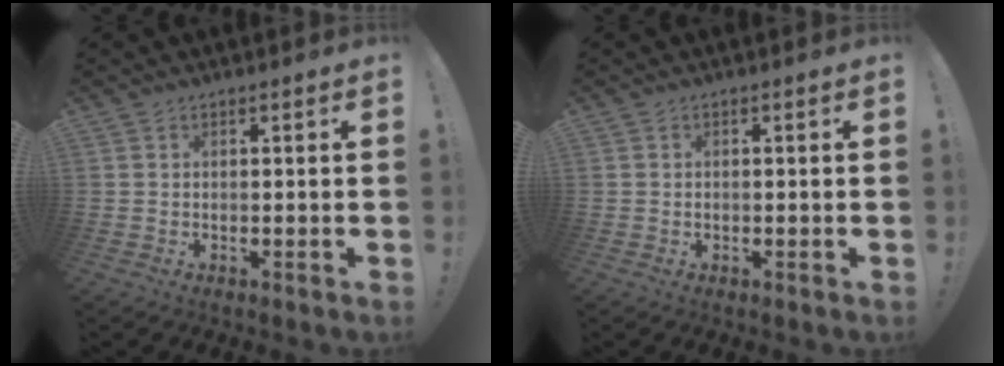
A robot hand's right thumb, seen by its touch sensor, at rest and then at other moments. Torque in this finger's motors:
{"motor_torque": [0.13, 0.00, 0.16, -0.03, -0.01]}